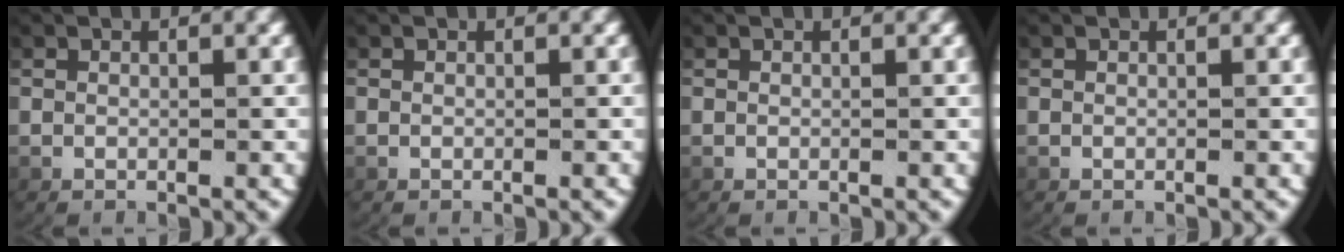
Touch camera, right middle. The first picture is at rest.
{"total": 0.0}
{"total": 0.0}
{"total": 0.0}